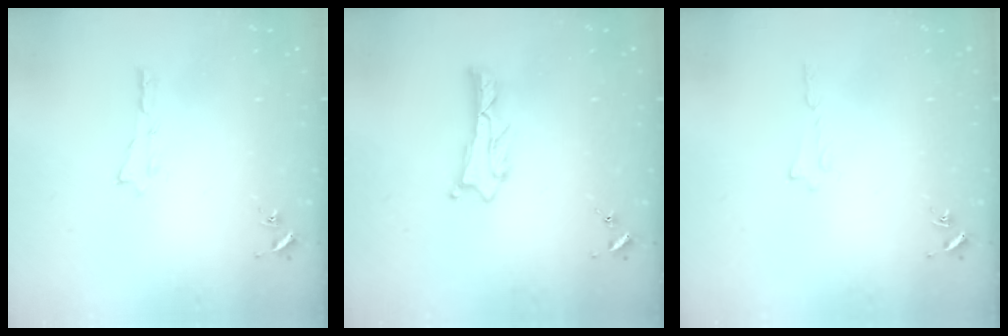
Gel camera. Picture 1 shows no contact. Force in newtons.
{"total": 1.1, "press": 1.1, "slide": 0.2}
{"total": 0.0}